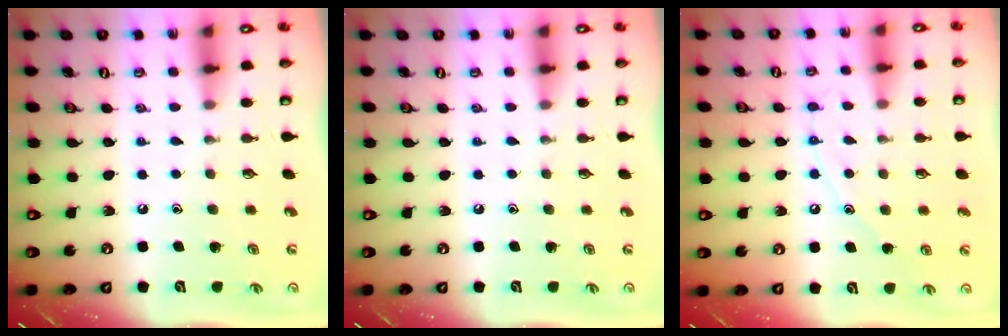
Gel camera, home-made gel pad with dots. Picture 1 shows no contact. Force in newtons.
{"total": 0.0}
{"total": 8.7, "press": 8.7, "slide": 0.9}